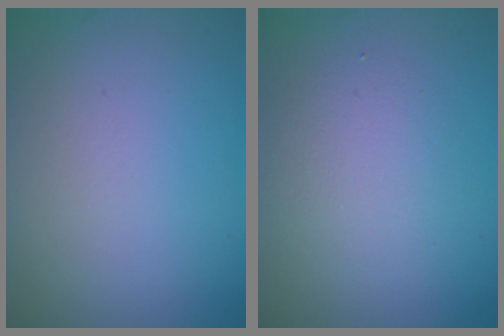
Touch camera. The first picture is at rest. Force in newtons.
{"total": 2.7, "press": 2.7, "slide": 0.2}